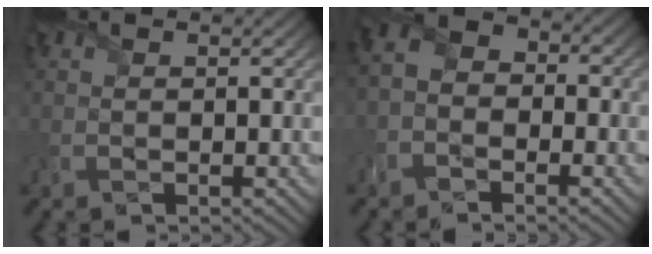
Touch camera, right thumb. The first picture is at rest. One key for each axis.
{"total": 4.3, "fx": -2.5, "fy": 2.9, "fz": 1.9, "tx": -0.039, "ty": 0.002, "tz": -0.056}